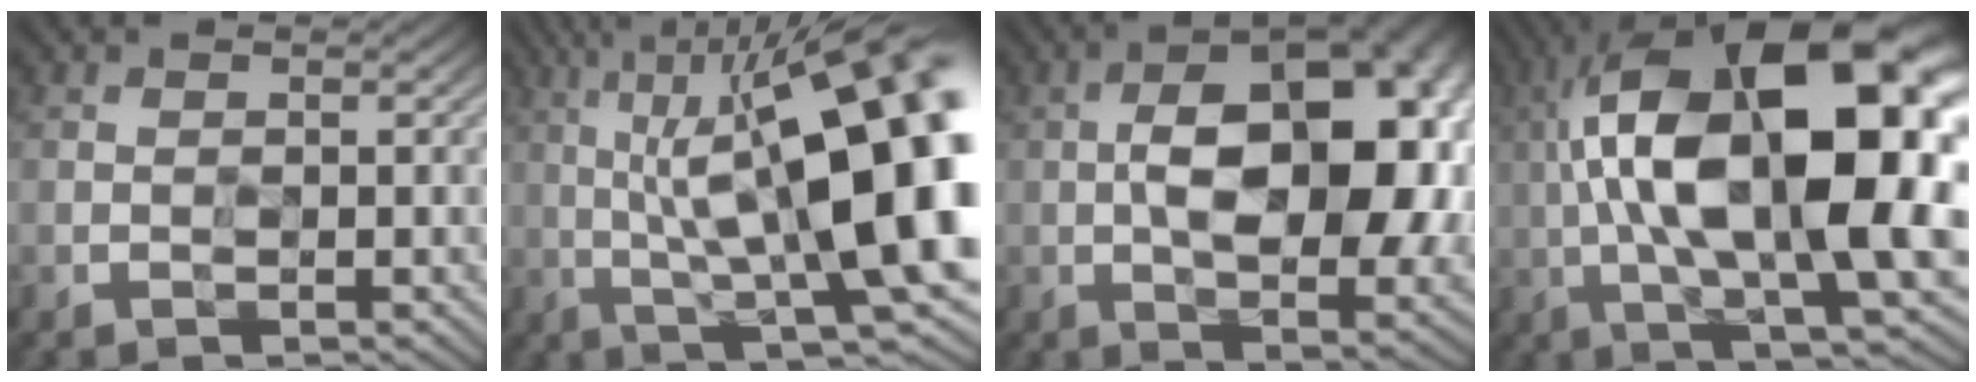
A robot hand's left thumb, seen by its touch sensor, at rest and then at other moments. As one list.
[{"total": 19.3, "force": [1.4, 6.1, 18.3], "torque": [-0.271, 0.042, 0.019]}, {"total": 17.8, "force": [-0.3, 10.0, 14.7], "torque": [-0.164, 0.015, -0.012]}, {"total": 20.9, "force": [1.8, 7.9, 19.3], "torque": [-0.347, 0.036, 0.024]}]